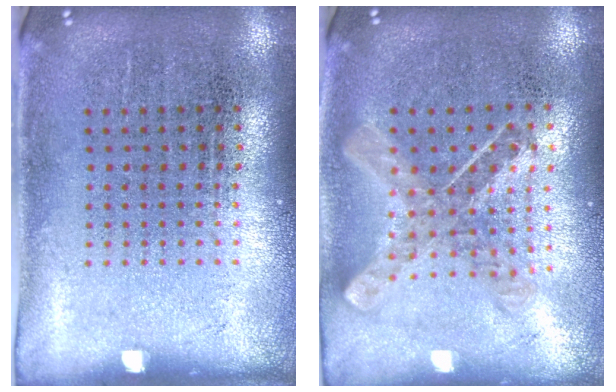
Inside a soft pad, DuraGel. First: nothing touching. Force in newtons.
{"total": 0.9, "press": 0.9, "slide": 0.1}